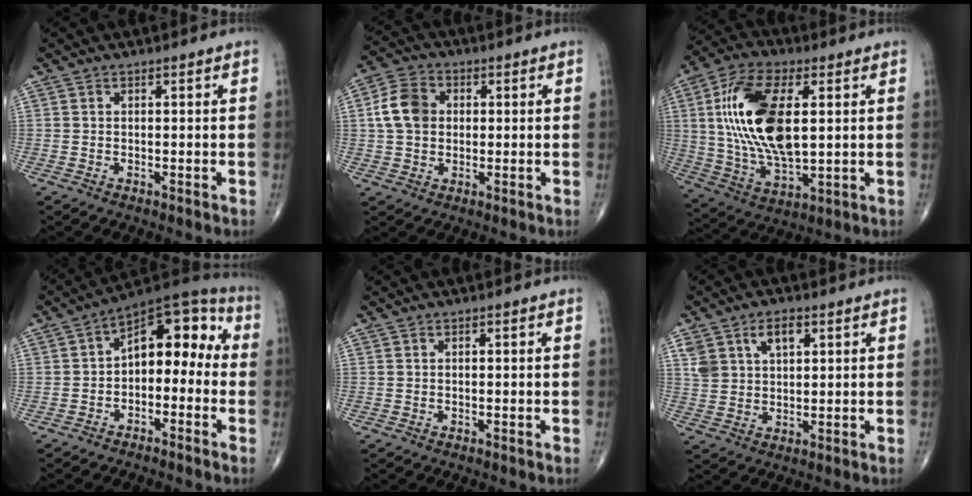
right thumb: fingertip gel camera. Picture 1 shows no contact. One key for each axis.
{"total": 8.1, "fx": 1.0, "fy": 6.3, "fz": 5.0, "tx": -0.083, "ty": 0.013, "tz": 0.011}
{"total": 20.0, "fx": 3.4, "fy": 9.6, "fz": 17.2, "tx": -0.335, "ty": -0.010, "tz": 0.064}
{"total": 12.3, "fx": -1.1, "fy": 7.6, "fz": 9.6, "tx": -0.098, "ty": 0.054, "tz": -0.032}
{"total": 0.0}
{"total": 6.7, "fx": 3.1, "fy": 4.1, "fz": 4.3, "tx": -0.065, "ty": -0.008, "tz": 0.062}